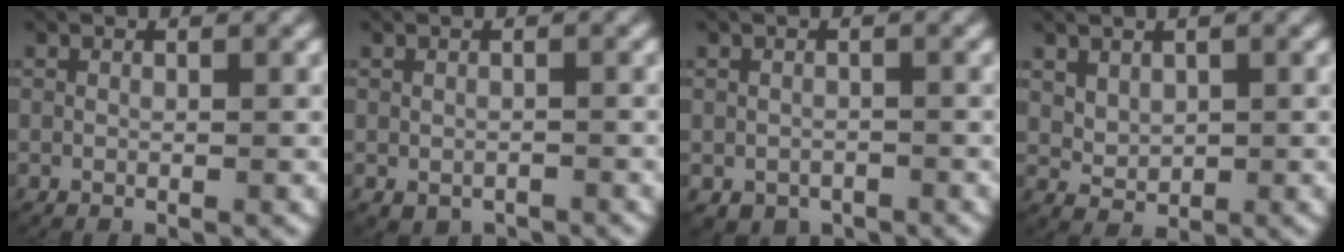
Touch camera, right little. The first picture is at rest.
{"total": 1.5, "force": [-0.9, 1.1, 0.4], "torque": [-0.009, -0.009, -0.008]}
{"total": 2.9, "force": [-1.6, 2.2, 0.9], "torque": [-0.014, -0.015, -0.018]}
{"total": 2.2, "force": [0.8, 1.7, 1.2], "torque": [-0.026, -0.009, 0.027]}